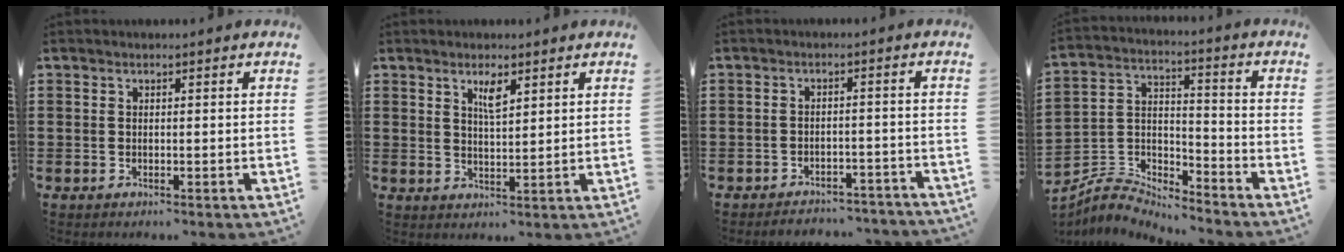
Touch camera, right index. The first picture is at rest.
{"total": 3.1, "force": [1.9, 0.7, 2.3], "torque": [-0.042, 0.000, 0.030]}
{"total": 2.9, "force": [-2.9, 0.4, 0.2], "torque": [-0.009, 0.001, -0.059]}
{"total": 5.3, "force": [-5.2, 1.2, 0.3], "torque": [-0.020, -0.001, -0.108]}